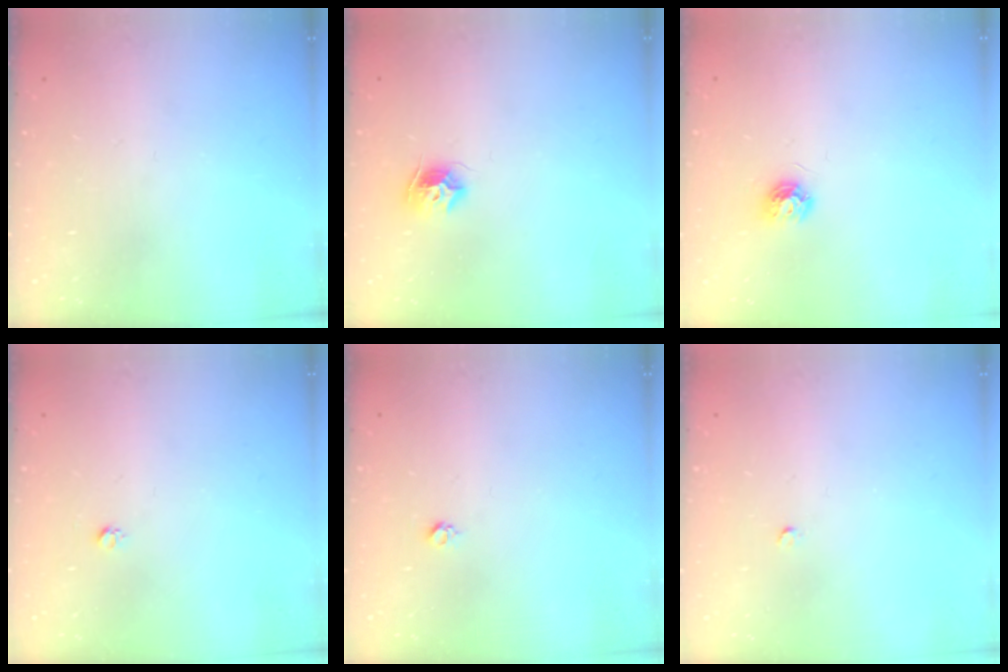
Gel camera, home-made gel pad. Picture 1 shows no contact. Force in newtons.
{"total": 8.0, "press": 7.9, "slide": 0.5}
{"total": 5.9, "press": 5.9, "slide": 0.5}
{"total": 3.1, "press": 3.1, "slide": 0.3}
{"total": 3.0, "press": 2.9, "slide": 0.4}
{"total": 2.0, "press": 2.0, "slide": 0.3}